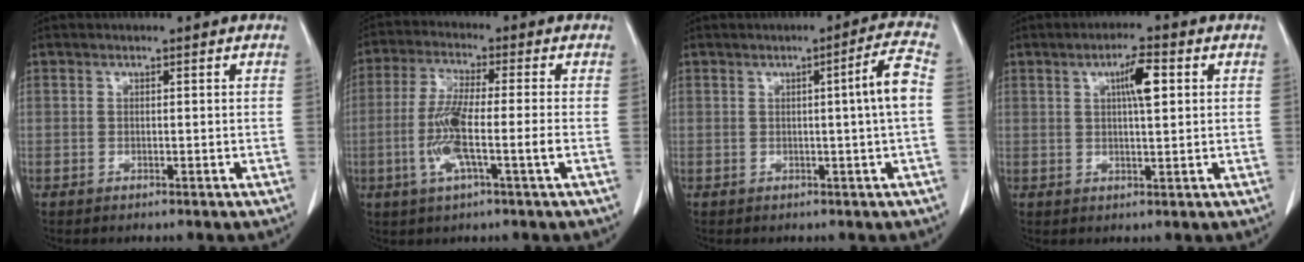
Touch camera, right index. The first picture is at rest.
{"total": 8.7, "force": [-2.1, 0.2, 8.4], "torque": [-0.171, -0.005, -0.045]}
{"total": 5.2, "force": [0.0, -1.2, 5.1], "torque": [-0.073, 0.002, 0.002]}
{"total": 5.0, "force": [1.6, 0.7, 4.7], "torque": [-0.081, 0.005, 0.027]}